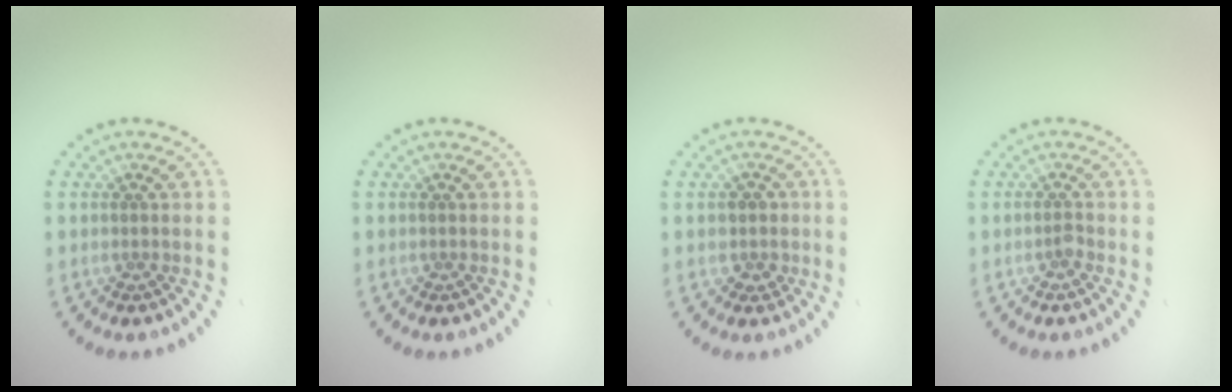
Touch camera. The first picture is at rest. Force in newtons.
{"total": 0.0}
{"total": 1.9, "press": 1.7, "slide": 0.8}
{"total": 0.8, "press": 0.6, "slide": 0.5}